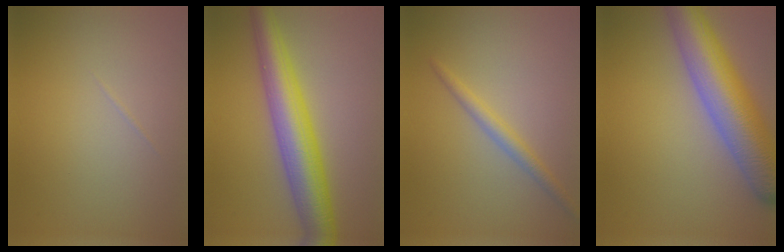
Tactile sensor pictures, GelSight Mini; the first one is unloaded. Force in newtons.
{"total": 7.2, "press": 7.2, "slide": 0.1}
{"total": 1.9, "press": 1.9, "slide": 0.1}
{"total": 9.3, "press": 9.3, "slide": 0.5}